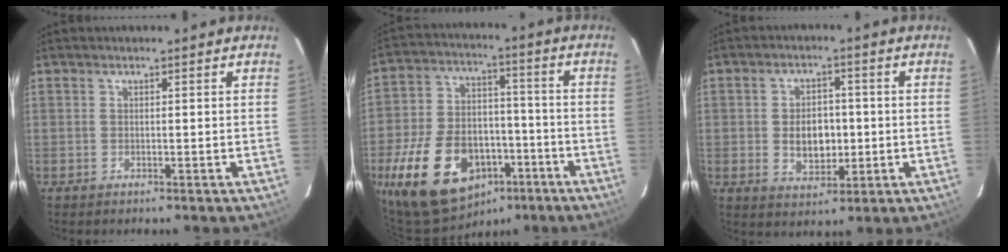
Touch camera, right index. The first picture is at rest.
{"total": 20.5, "force": [-10.4, 13.0, 12.1], "torque": [-0.267, 0.013, -0.152]}
{"total": 7.1, "force": [-0.6, 4.9, 5.2], "torque": [-0.094, 0.004, 0.001]}